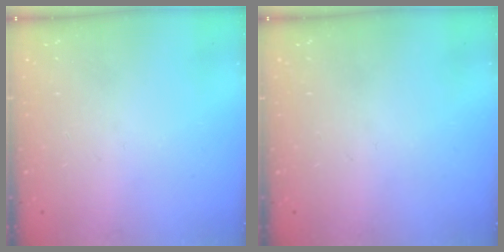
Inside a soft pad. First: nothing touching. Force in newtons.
{"total": 0.0}